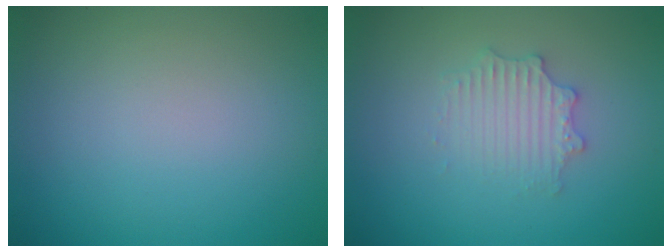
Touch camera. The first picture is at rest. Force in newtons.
{"total": 2.6, "press": 2.6, "slide": 0.4}